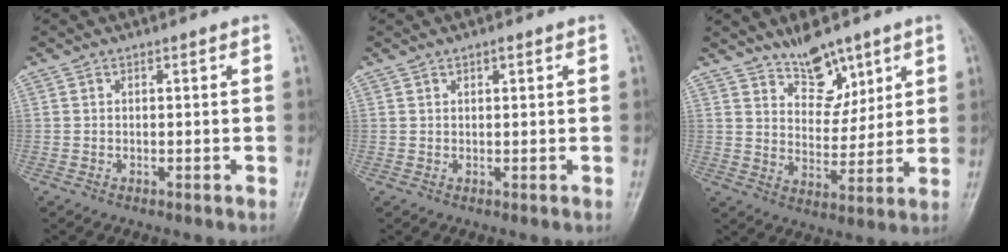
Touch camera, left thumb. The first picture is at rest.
{"total": 1.2, "force": [0.7, 0.5, 0.8], "torque": [-0.008, -0.001, 0.009]}
{"total": 9.1, "force": [6.5, 4.6, 4.3], "torque": [-0.033, -0.049, 0.113]}